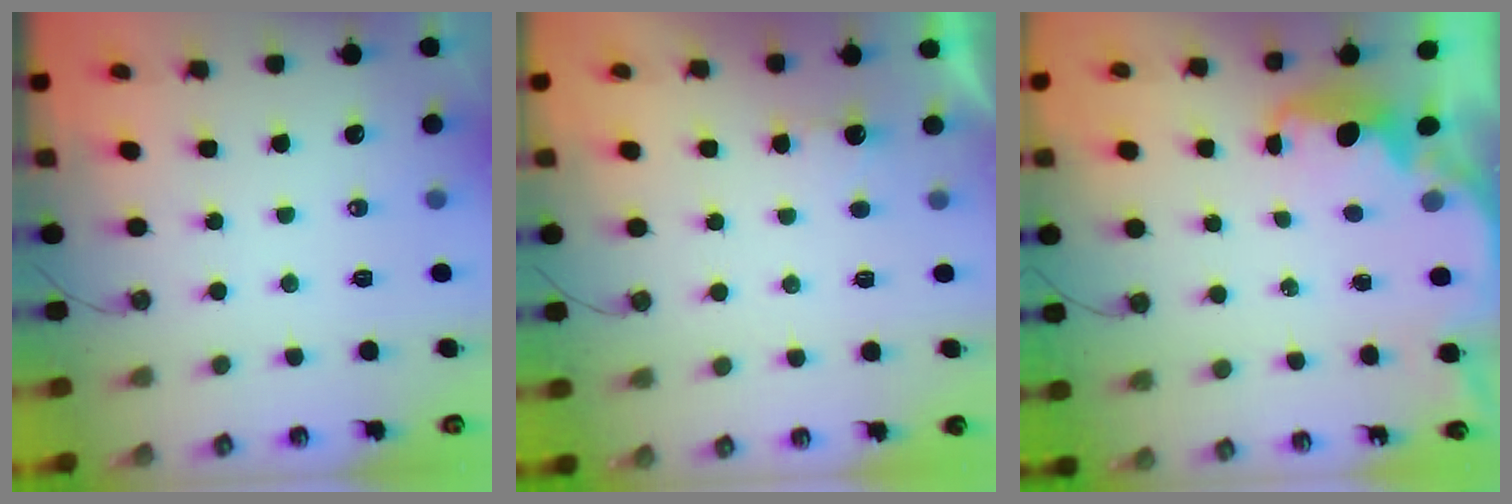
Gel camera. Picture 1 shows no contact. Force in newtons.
{"total": 1.0, "press": 0.7, "slide": 0.7}
{"total": 2.3, "press": 2.2, "slide": 0.7}